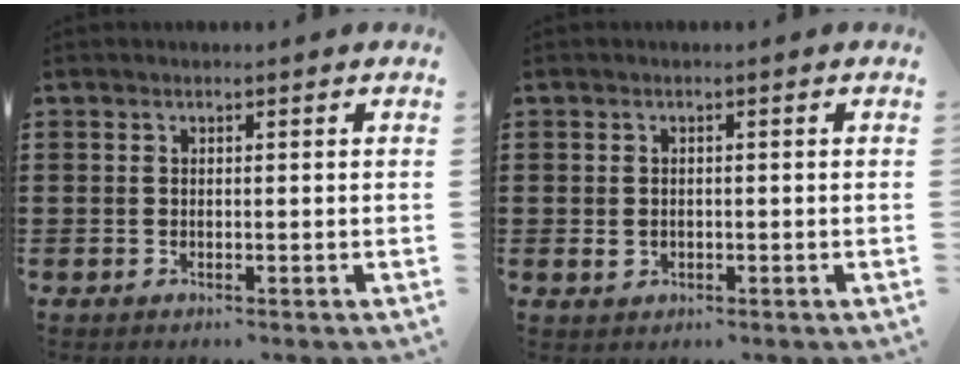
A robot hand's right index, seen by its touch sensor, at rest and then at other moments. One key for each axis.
{"total": 1.4, "fx": -0.2, "fy": 1.2, "fz": 0.8, "tx": -0.017, "ty": 0.005, "tz": -0.004}